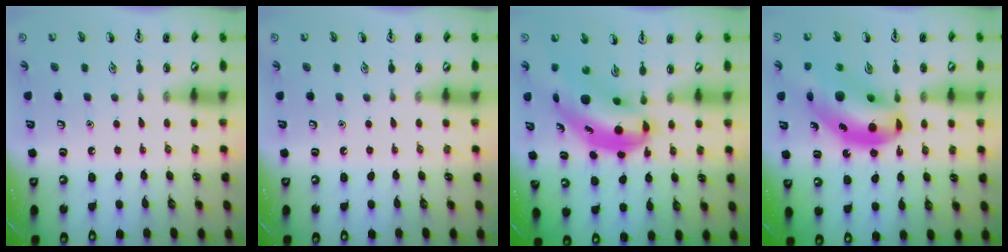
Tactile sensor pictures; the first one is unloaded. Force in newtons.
{"total": 0.0}
{"total": 7.4, "press": 7.2, "slide": 1.7}
{"total": 16.9, "press": 16.1, "slide": 5.0}